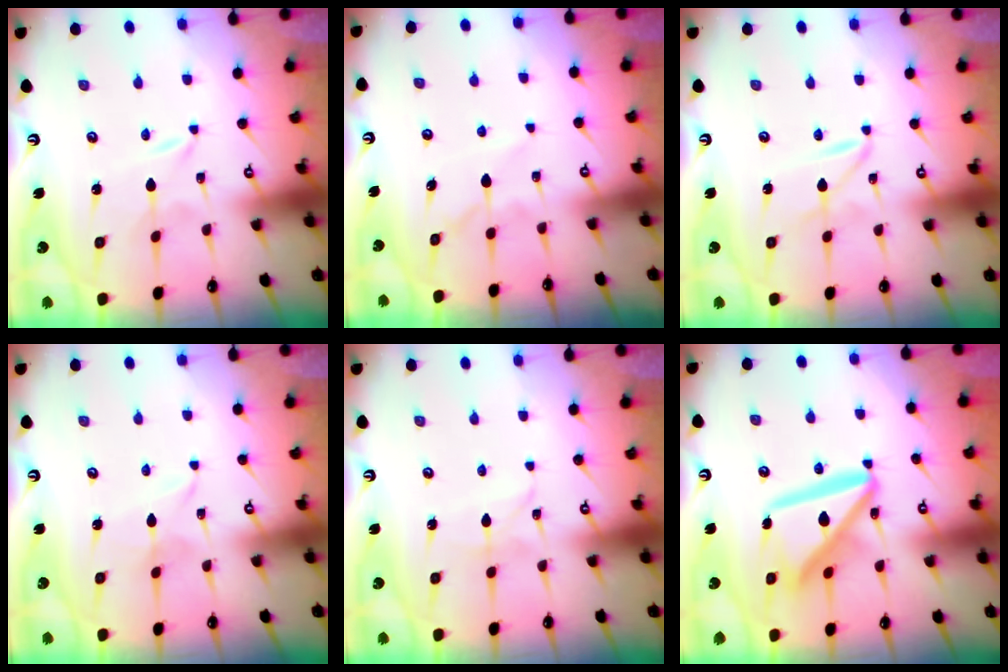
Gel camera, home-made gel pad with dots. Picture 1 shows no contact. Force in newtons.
{"total": 6.0, "press": 6.0, "slide": 0.7}
{"total": 3.1, "press": 3.1, "slide": 0.2}
{"total": 2.0, "press": 2.0, "slide": 0.0}
{"total": 2.8, "press": 2.8, "slide": 0.2}
{"total": 16.0, "press": 15.9, "slide": 2.0}